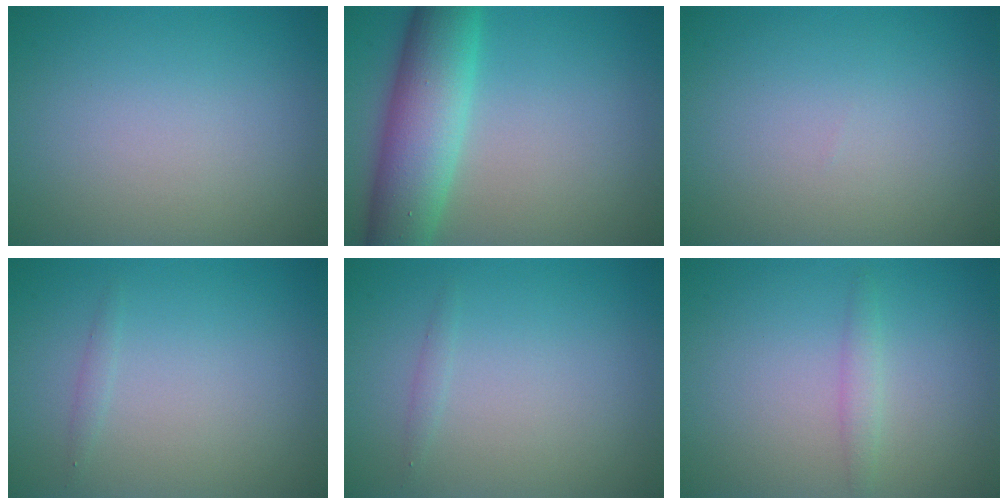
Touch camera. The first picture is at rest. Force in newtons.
{"total": 8.1, "press": 8.1, "slide": 0.4}
{"total": 0.0}
{"total": 0.6, "press": 0.6, "slide": 0.0}
{"total": 0.6, "press": 0.6, "slide": 0.0}
{"total": 1.3, "press": 1.3, "slide": 0.0}